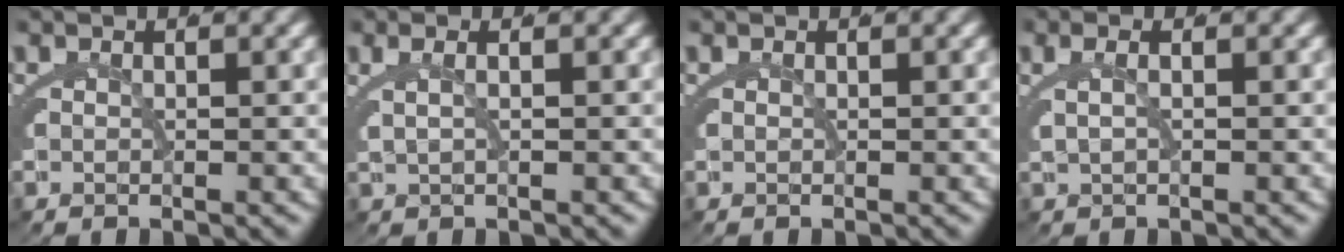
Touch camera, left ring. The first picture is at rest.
{"total": 1.7, "force": [0.5, 0.1, 1.6], "torque": [-0.033, 0.008, 0.012]}
{"total": 0.0}
{"total": 1.5, "force": [0.3, 0.3, 1.5], "torque": [-0.030, 0.008, 0.006]}